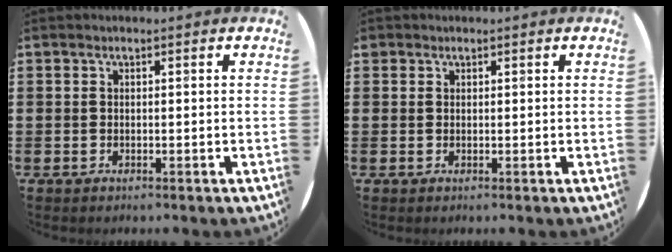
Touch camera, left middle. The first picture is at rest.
{"total": 0.6, "force": [0.5, 0.4, -0.1], "torque": [0.002, 0.003, 0.009]}